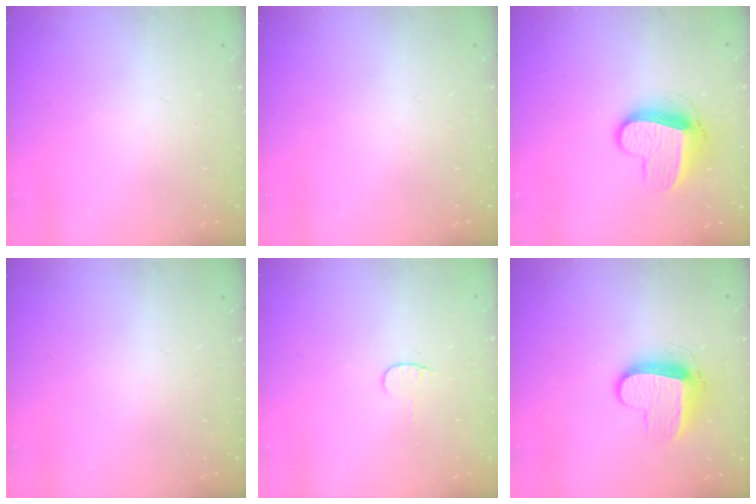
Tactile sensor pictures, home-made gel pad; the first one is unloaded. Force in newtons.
{"total": 0.0}
{"total": 10.7, "press": 10.7, "slide": 0.5}
{"total": 0.0}
{"total": 3.4, "press": 3.3, "slide": 0.4}
{"total": 9.8, "press": 9.8, "slide": 0.1}